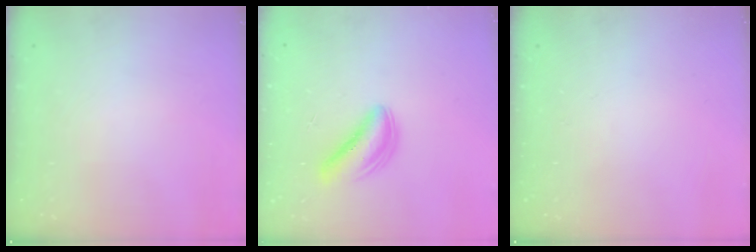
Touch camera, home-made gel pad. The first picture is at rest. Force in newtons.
{"total": 5.5, "press": 5.5, "slide": 0.2}
{"total": 0.0}